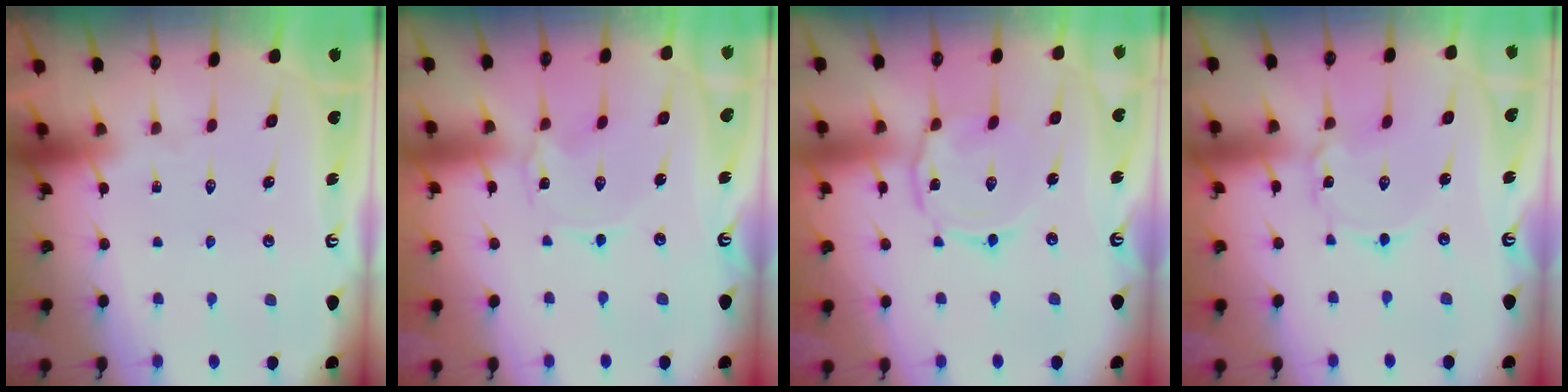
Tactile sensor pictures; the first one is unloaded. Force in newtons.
{"total": 0.0}
{"total": 5.2, "press": 5.1, "slide": 0.4}
{"total": 2.3, "press": 2.3, "slide": 0.2}